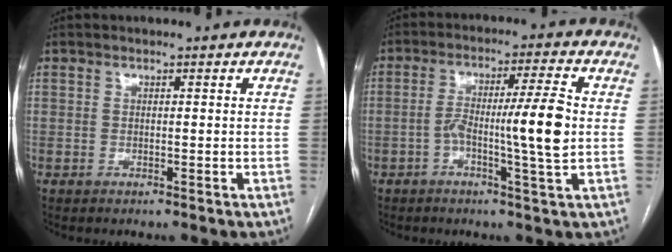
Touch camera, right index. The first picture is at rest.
{"total": 9.6, "force": [-1.2, -0.4, 9.6], "torque": [-0.163, 0.010, -0.022]}